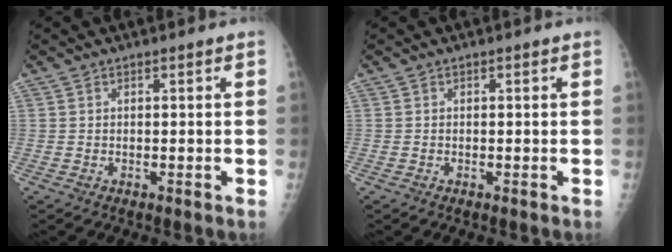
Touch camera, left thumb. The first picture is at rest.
{"total": 0.0}